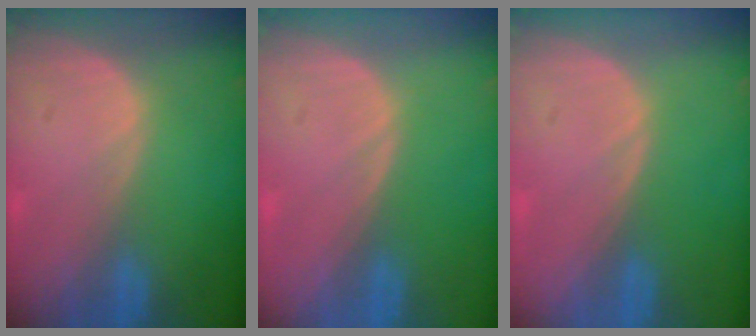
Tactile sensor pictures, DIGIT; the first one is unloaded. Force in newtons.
{"total": 0.0}
{"total": 0.0}